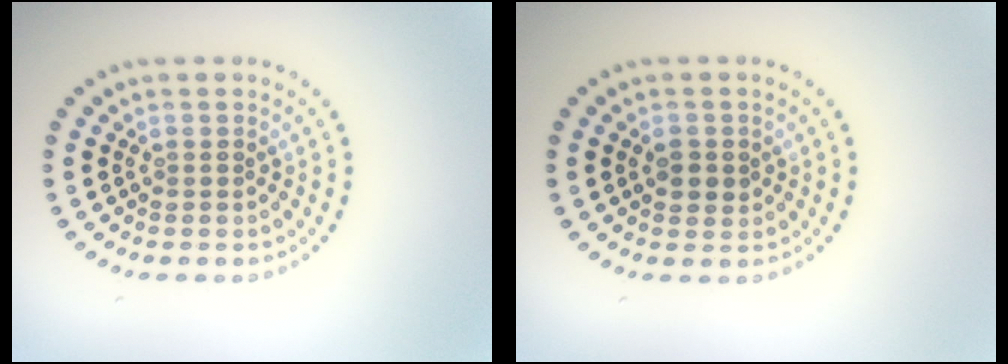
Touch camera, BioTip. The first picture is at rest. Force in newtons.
{"total": 1.7, "press": 1.7, "slide": 0.2}